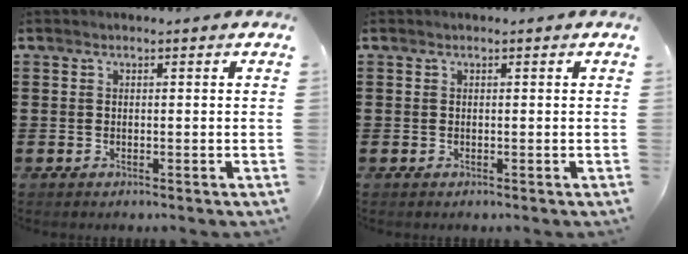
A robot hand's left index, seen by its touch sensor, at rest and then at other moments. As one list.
[{"total": 0.0}]